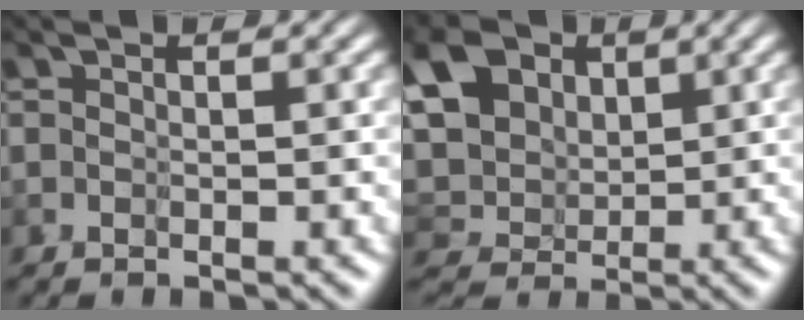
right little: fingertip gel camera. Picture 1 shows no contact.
{"total": 5.8, "force": [2.7, 4.2, 3.0], "torque": [-0.070, 0.014, 0.032]}